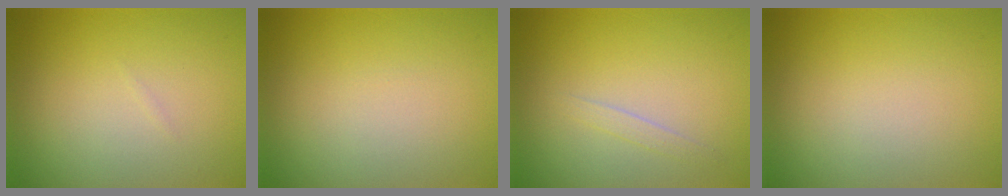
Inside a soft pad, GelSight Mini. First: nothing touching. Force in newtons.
{"total": 0.0}
{"total": 0.9, "press": 0.9, "slide": 0.0}
{"total": 0.0}